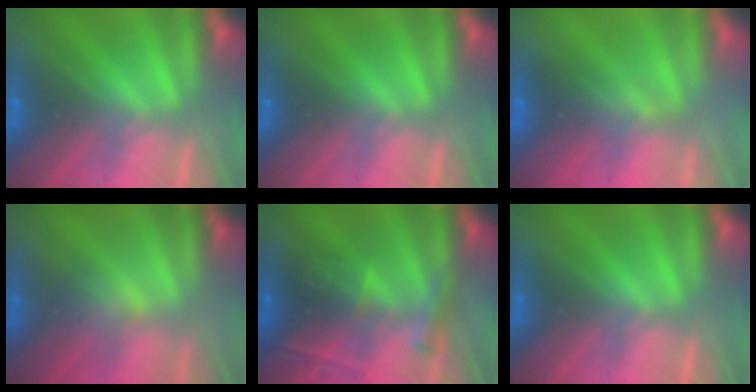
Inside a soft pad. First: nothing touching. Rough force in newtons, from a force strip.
{"total": 0.0}
{"total": 1.6}
{"total": 2.7}
{"total": 2.9}
{"total": 0.0}